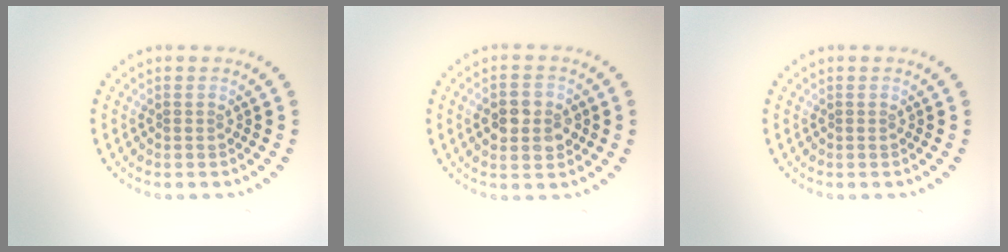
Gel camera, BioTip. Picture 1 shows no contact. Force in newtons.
{"total": 3.7, "press": 3.7, "slide": 0.2}
{"total": 0.0}